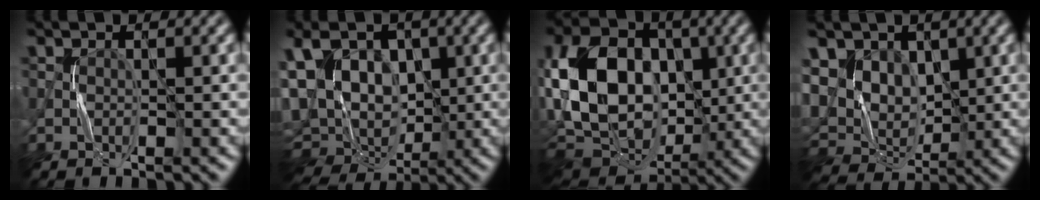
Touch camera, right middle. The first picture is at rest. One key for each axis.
{"total": 14.2, "fx": 1.2, "fy": 10.0, "fz": 10.0, "tx": -0.179, "ty": 0.020, "tz": 0.022}
{"total": 14.0, "fx": 1.0, "fy": 10.0, "fz": 9.7, "tx": -0.213, "ty": 0.012, "tz": 0.004}
{"total": 8.1, "fx": 2.4, "fy": 6.4, "fz": 4.3, "tx": -0.099, "ty": 0.004, "tz": 0.044}